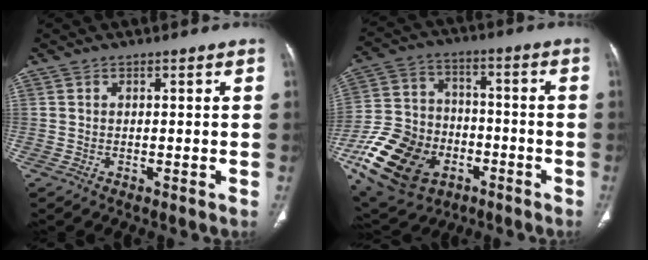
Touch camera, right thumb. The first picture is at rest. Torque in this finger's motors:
{"motor_torque": [0.29, 0.63, 1.71, -1.06, 0.44]}